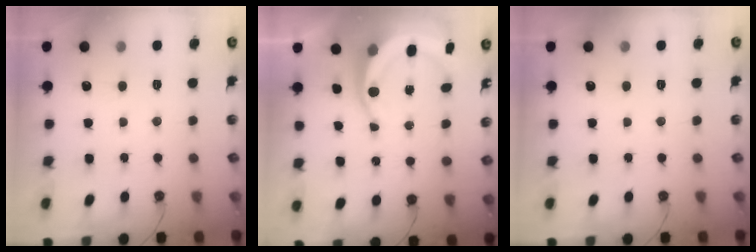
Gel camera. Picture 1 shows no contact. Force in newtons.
{"total": 8.8, "press": 8.6, "slide": 1.6}
{"total": 0.0}